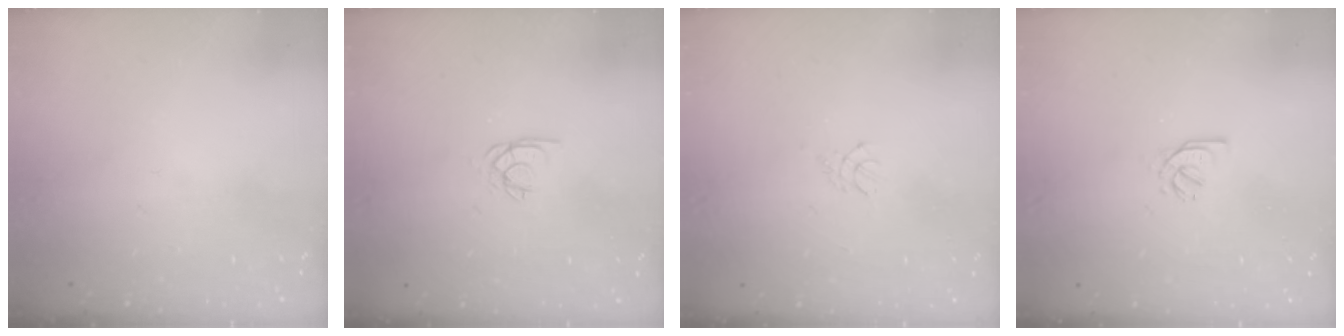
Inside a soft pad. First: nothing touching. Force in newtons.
{"total": 2.5, "press": 2.5, "slide": 0.1}
{"total": 3.0, "press": 2.9, "slide": 0.6}
{"total": 1.7, "press": 1.6, "slide": 0.5}